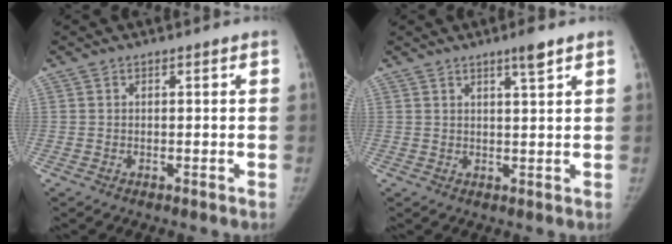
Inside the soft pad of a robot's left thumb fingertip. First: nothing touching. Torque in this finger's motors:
{"motor_torque": [0.39, -0.21, 0.74, -0.22, 0.04]}